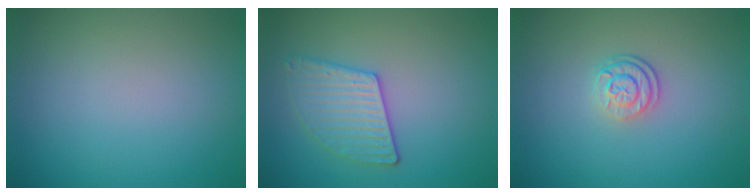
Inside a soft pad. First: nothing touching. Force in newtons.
{"total": 2.9, "press": 2.9, "slide": 0.6}
{"total": 2.5, "press": 1.9, "slide": 1.6}